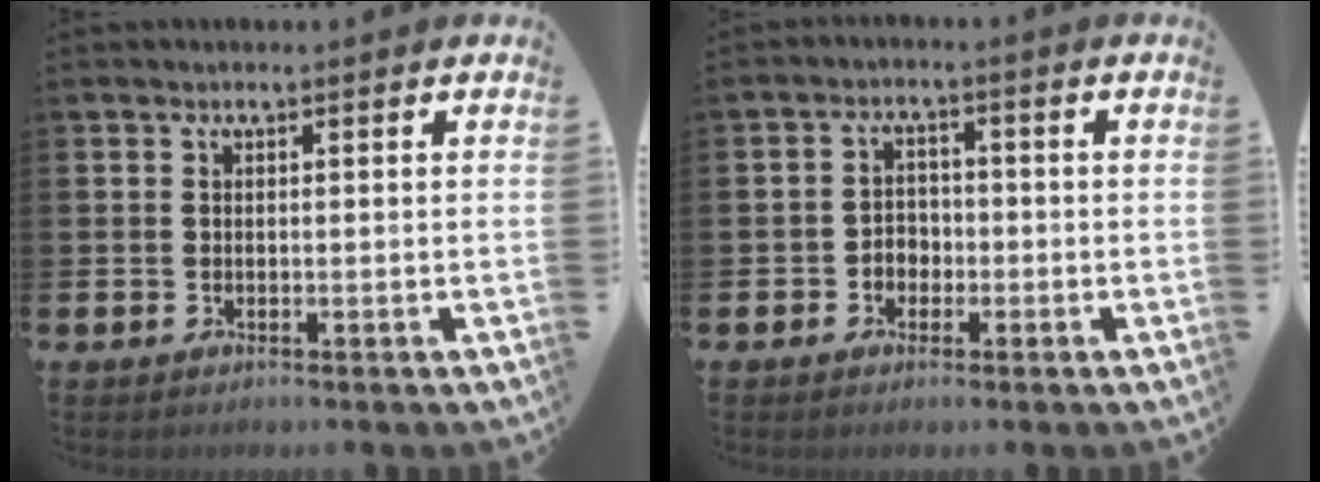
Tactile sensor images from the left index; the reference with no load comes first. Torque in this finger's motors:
{"motor_torque": [0.09, -0.02, 0.05, 0.00]}